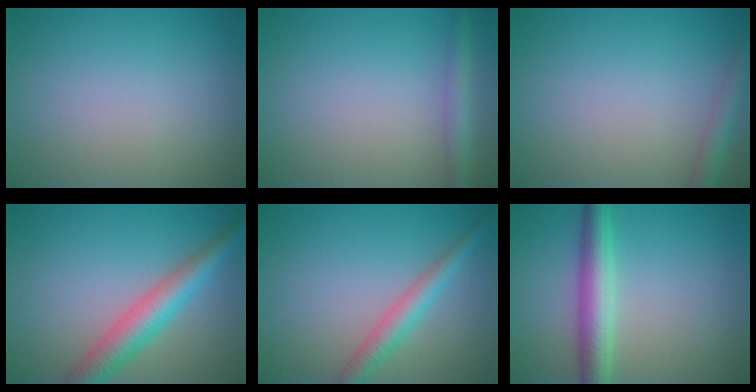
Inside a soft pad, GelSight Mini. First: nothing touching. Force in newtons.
{"total": 2.4, "press": 2.4, "slide": 0.1}
{"total": 2.4, "press": 2.4, "slide": 0.1}
{"total": 5.0, "press": 5.0, "slide": 0.1}
{"total": 2.9, "press": 2.9, "slide": 0.1}
{"total": 4.5, "press": 4.5, "slide": 0.1}